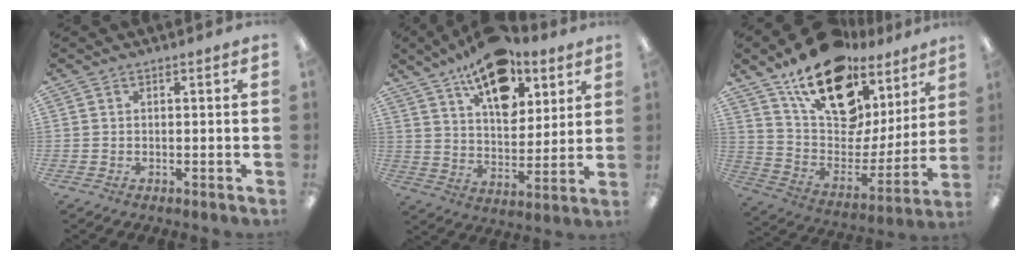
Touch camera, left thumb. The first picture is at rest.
{"total": 16.7, "force": [10.9, 8.6, 9.2], "torque": [-0.135, -0.056, 0.189]}
{"total": 21.0, "force": [14.1, 11.1, 10.9], "torque": [-0.182, -0.091, 0.252]}